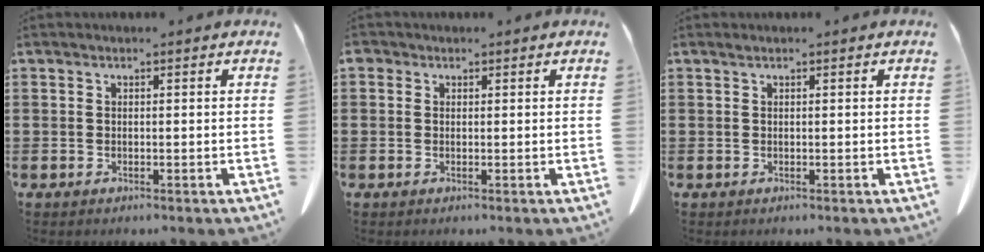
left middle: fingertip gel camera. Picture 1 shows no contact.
{"total": 0.8, "force": [0.2, 0.8, 0.2], "torque": [-0.006, 0.007, 0.002]}
{"total": 0.0}